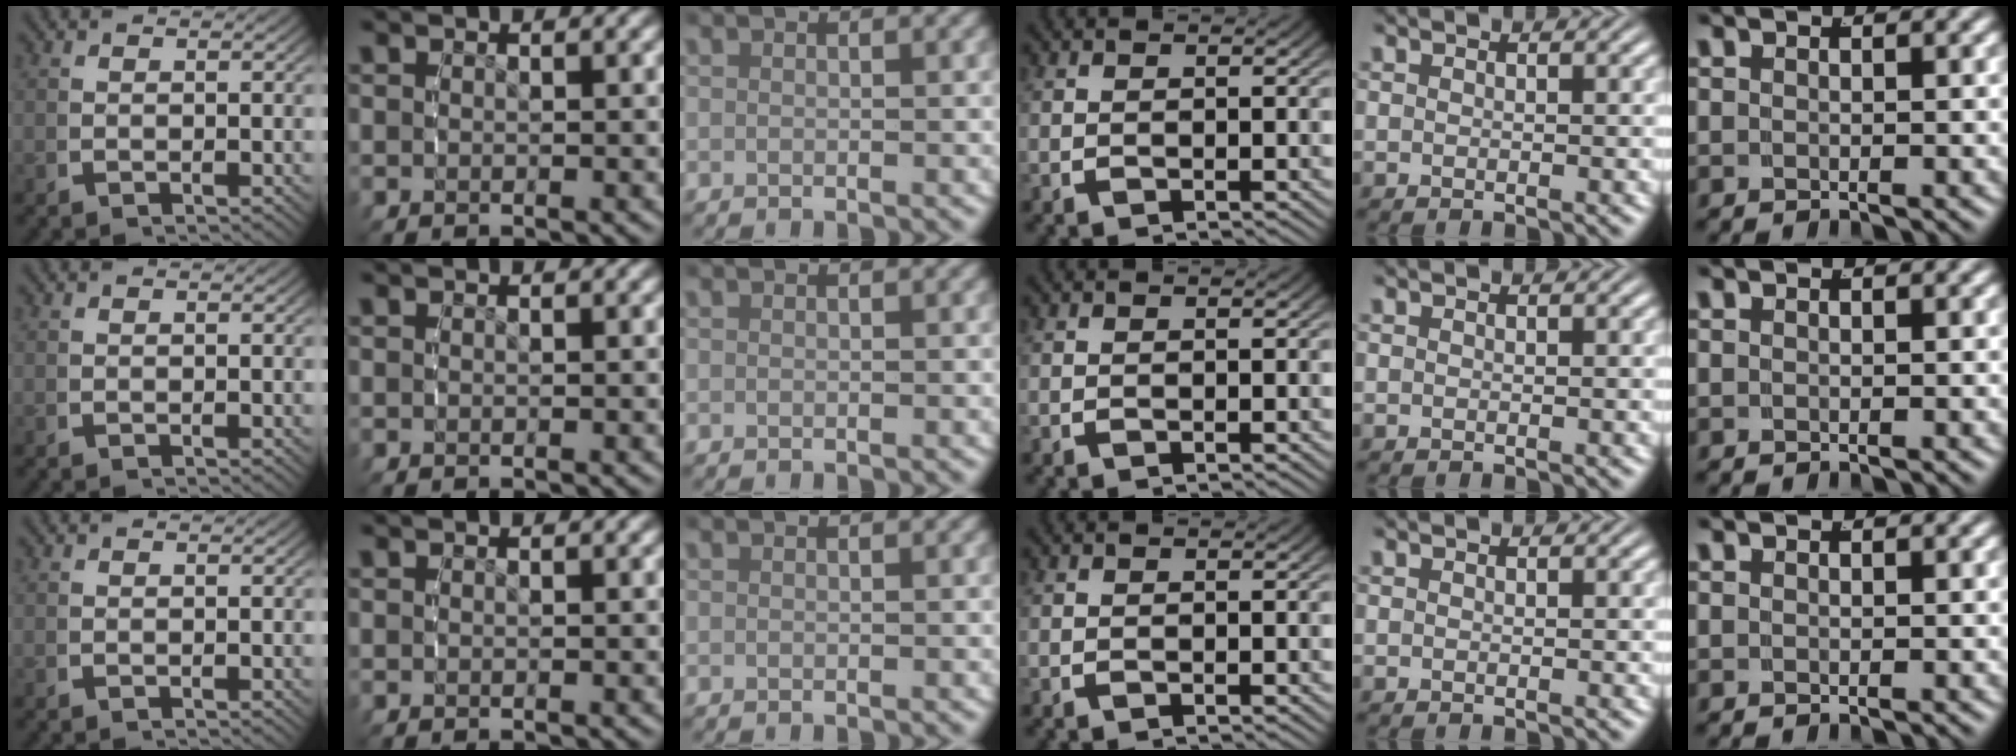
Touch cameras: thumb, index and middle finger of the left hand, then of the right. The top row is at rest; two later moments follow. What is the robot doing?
{"motion": "reach", "object": "glasses case"}